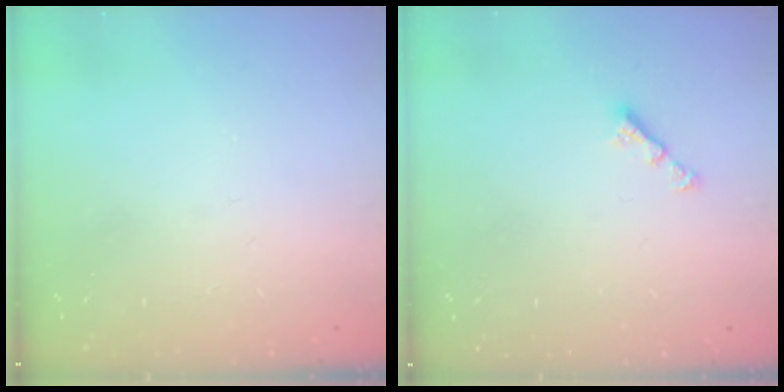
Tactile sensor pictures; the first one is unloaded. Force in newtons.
{"total": 2.8, "press": 2.7, "slide": 0.5}